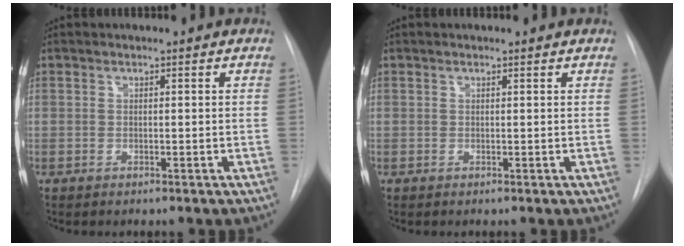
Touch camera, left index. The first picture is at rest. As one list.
[{"total": 0.6, "force": [0.6, 0.1, 0.1], "torque": [-0.007, 0.006, 0.007]}]